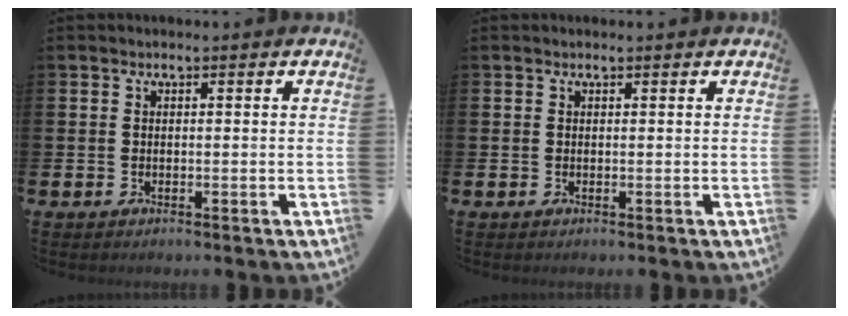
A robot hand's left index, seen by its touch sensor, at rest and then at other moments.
{"total": 0.0}